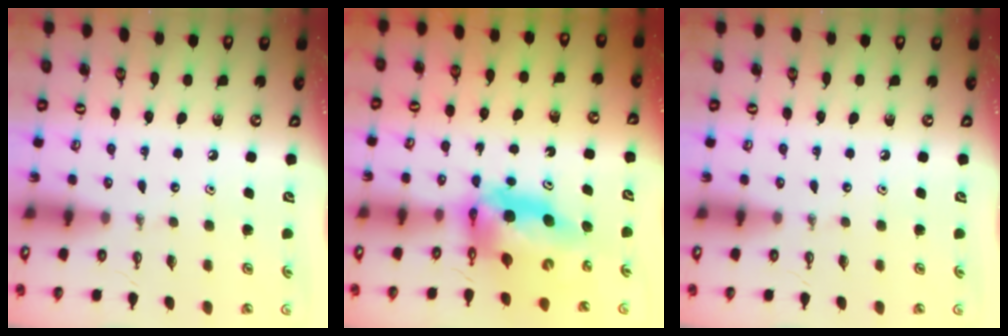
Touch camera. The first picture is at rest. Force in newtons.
{"total": 12.1, "press": 12.1, "slide": 1.2}
{"total": 0.0}